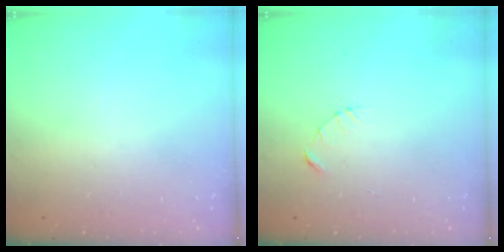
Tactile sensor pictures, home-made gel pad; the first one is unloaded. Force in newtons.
{"total": 2.3, "press": 2.3, "slide": 0.3}